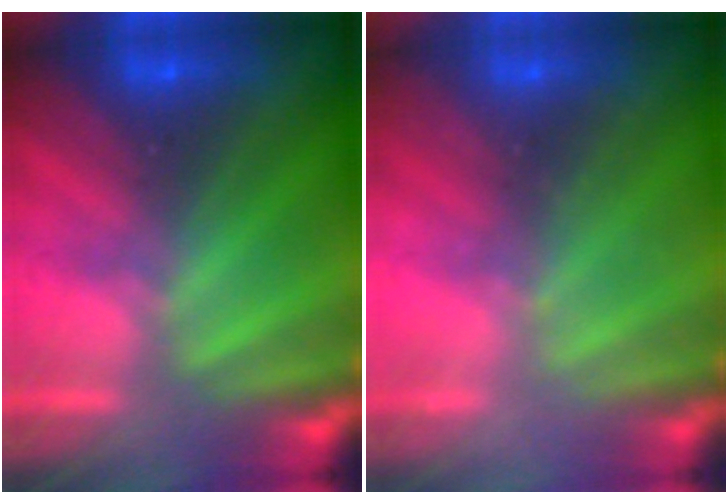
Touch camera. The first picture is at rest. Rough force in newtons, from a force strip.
{"total": 2.0}